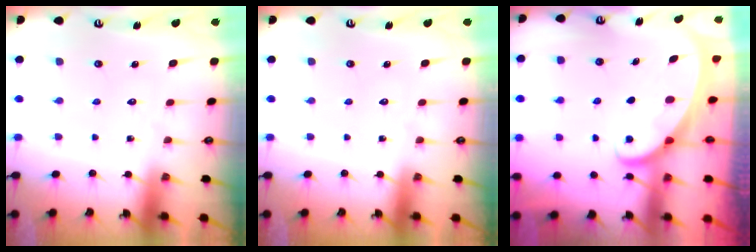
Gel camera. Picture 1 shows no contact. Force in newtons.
{"total": 0.0}
{"total": 2.0, "press": 2.0, "slide": 0.2}